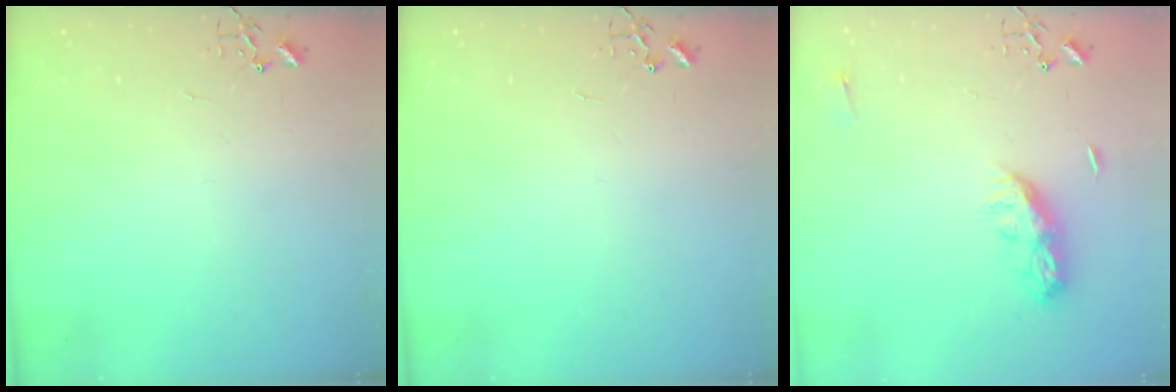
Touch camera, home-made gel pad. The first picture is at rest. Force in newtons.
{"total": 0.0}
{"total": 8.7, "press": 8.7, "slide": 0.4}